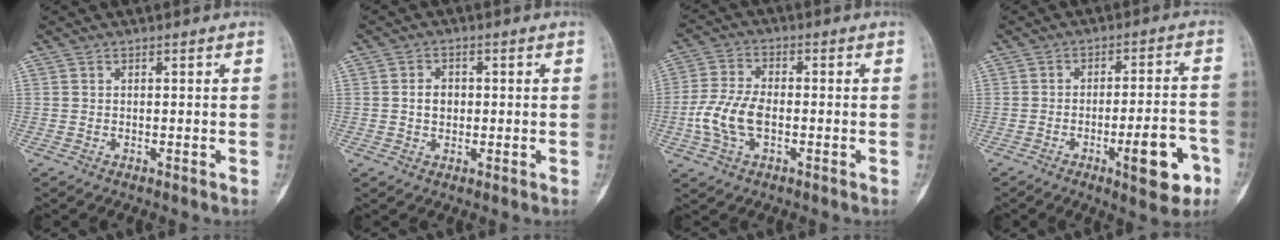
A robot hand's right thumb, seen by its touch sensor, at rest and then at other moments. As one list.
[{"total": 3.3, "force": [0.1, 2.6, 2.1], "torque": [-0.020, 0.006, 0.001]}, {"total": 9.0, "force": [-1.8, 5.0, 7.2], "torque": [-0.161, 0.015, -0.039]}, {"total": 11.8, "force": [-5.1, 3.4, 10.1], "torque": [-0.129, 0.027, -0.067]}]